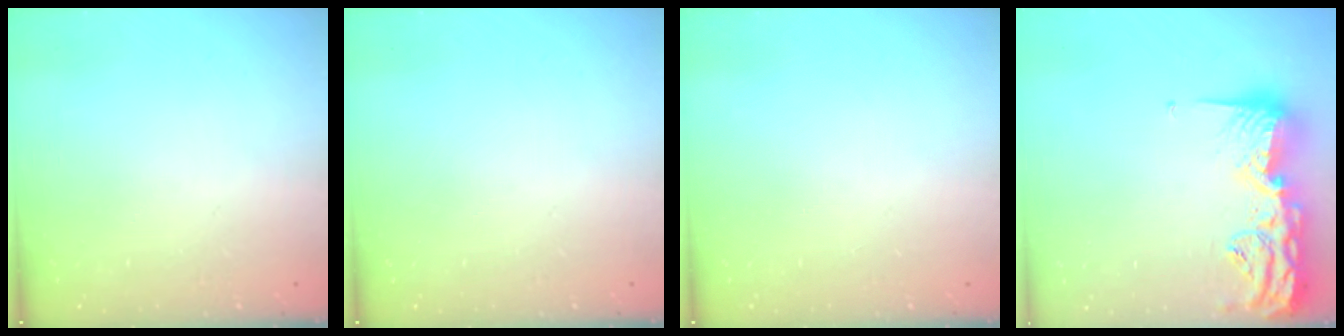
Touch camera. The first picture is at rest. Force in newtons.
{"total": 0.0}
{"total": 0.0}
{"total": 17.7, "press": 17.6, "slide": 0.9}